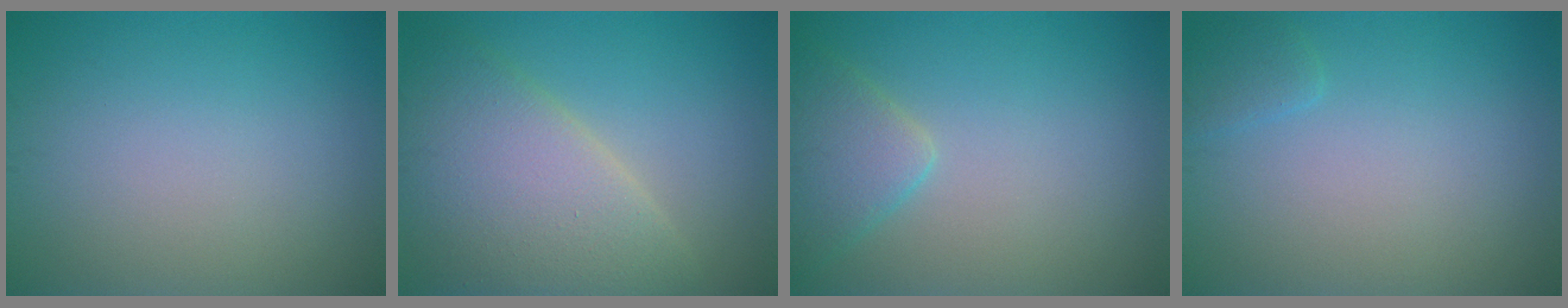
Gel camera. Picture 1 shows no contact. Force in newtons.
{"total": 7.6, "press": 7.6, "slide": 0.4}
{"total": 3.3, "press": 3.3, "slide": 0.3}
{"total": 1.0, "press": 1.0, "slide": 0.1}